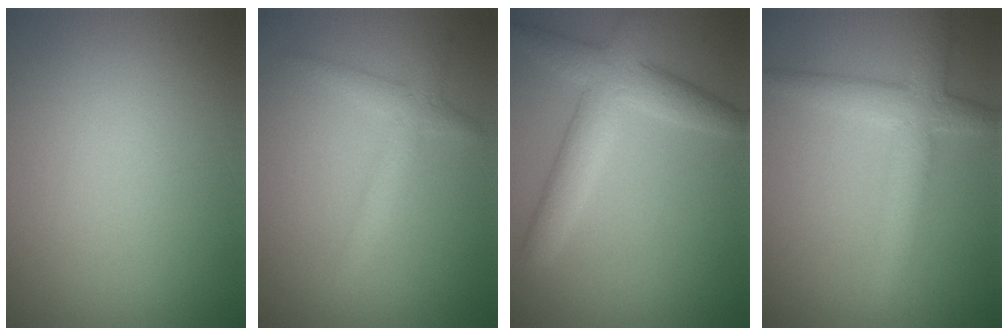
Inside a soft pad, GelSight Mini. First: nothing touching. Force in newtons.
{"total": 2.2, "press": 2.2, "slide": 0.1}
{"total": 5.1, "press": 5.1, "slide": 0.1}
{"total": 4.0, "press": 4.0, "slide": 0.1}